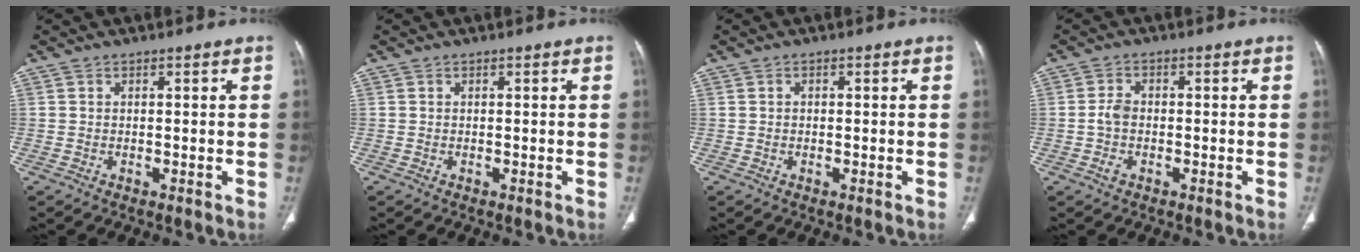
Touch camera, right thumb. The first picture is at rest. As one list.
[{"total": 0.0}, {"total": 0.0}, {"total": 3.3, "force": [-0.7, 2.2, 2.4], "torque": [-0.045, 0.010, -0.018]}]